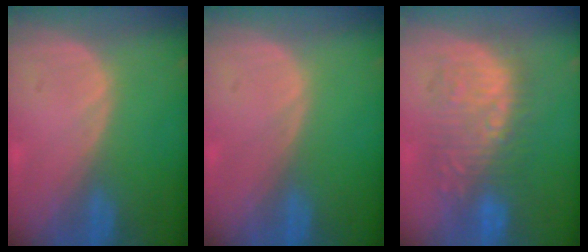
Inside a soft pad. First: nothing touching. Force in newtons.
{"total": 0.0}
{"total": 9.2, "press": 9.2, "slide": 0.3}